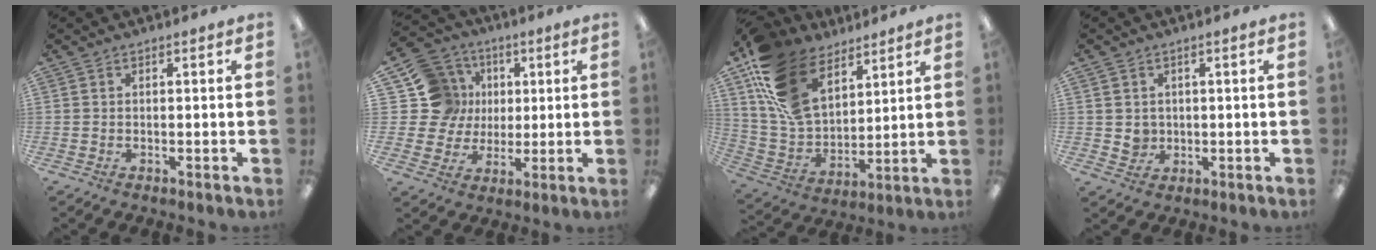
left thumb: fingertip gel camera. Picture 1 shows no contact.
{"total": 14.7, "force": [3.5, 13.7, 4.0], "torque": [-0.074, -0.007, 0.080]}
{"total": 19.3, "force": [11.6, 11.9, 9.8], "torque": [-0.225, -0.050, 0.224]}
{"total": 3.2, "force": [0.6, 3.1, 0.6], "torque": [-0.009, 0.001, 0.012]}